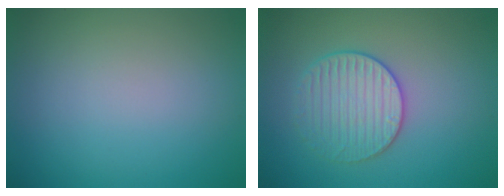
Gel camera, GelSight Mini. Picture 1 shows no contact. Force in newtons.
{"total": 3.1, "press": 3.1, "slide": 0.1}